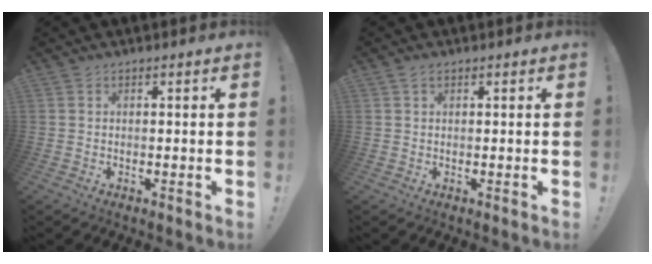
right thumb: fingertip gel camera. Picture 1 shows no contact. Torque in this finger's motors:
{"motor_torque": [0.02, 0.11, 0.21, -0.02, -0.02]}